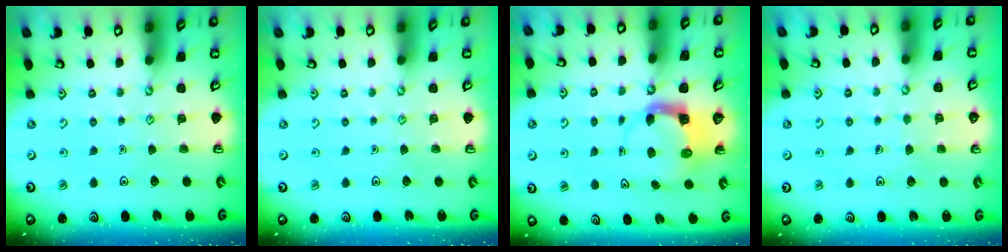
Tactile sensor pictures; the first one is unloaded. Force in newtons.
{"total": 0.0}
{"total": 3.7, "press": 3.6, "slide": 0.6}
{"total": 2.9, "press": 2.9, "slide": 0.2}